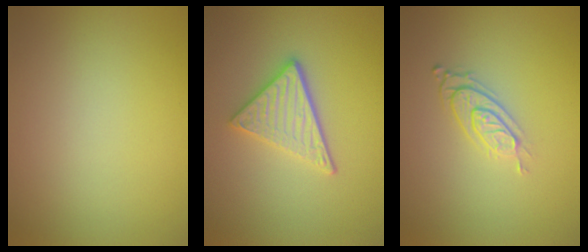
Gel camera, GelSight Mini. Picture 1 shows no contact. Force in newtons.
{"total": 3.6, "press": 3.0, "slide": 2.0}
{"total": 2.9, "press": 1.9, "slide": 2.2}